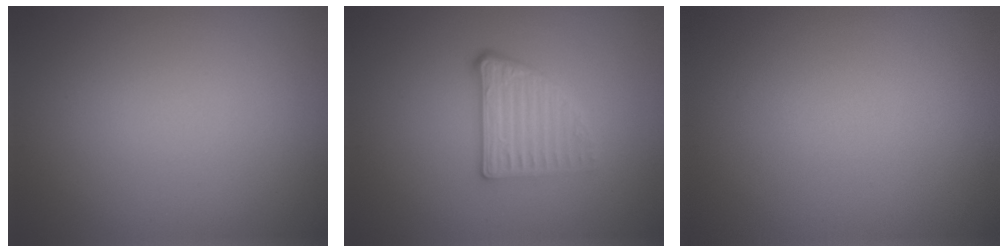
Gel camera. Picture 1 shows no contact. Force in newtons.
{"total": 2.9, "press": 2.5, "slide": 1.4}
{"total": 0.0}